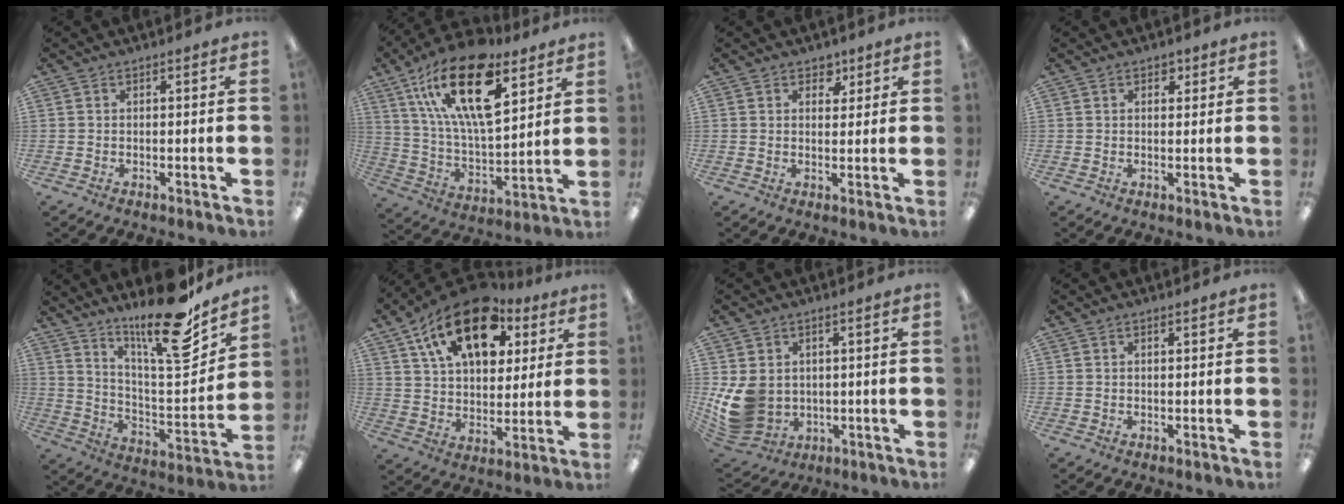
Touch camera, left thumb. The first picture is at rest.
{"total": 24.2, "force": [12.9, 10.5, 17.5], "torque": [-0.317, -0.061, 0.218]}
{"total": 3.4, "force": [2.1, 2.4, 1.1], "torque": [-0.003, -0.007, 0.033]}
{"total": 2.0, "force": [1.2, 1.3, 0.9], "torque": [-0.004, -0.003, 0.017]}
{"total": 20.3, "force": [15.4, 4.5, 12.5], "torque": [-0.197, -0.109, 0.249]}
{"total": 19.5, "force": [10.5, 11.0, 12.1], "torque": [-0.202, -0.036, 0.185]}
{"total": 10.1, "force": [0.0, 8.5, 5.4], "torque": [-0.125, -0.008, 0.008]}
{"total": 0.0}